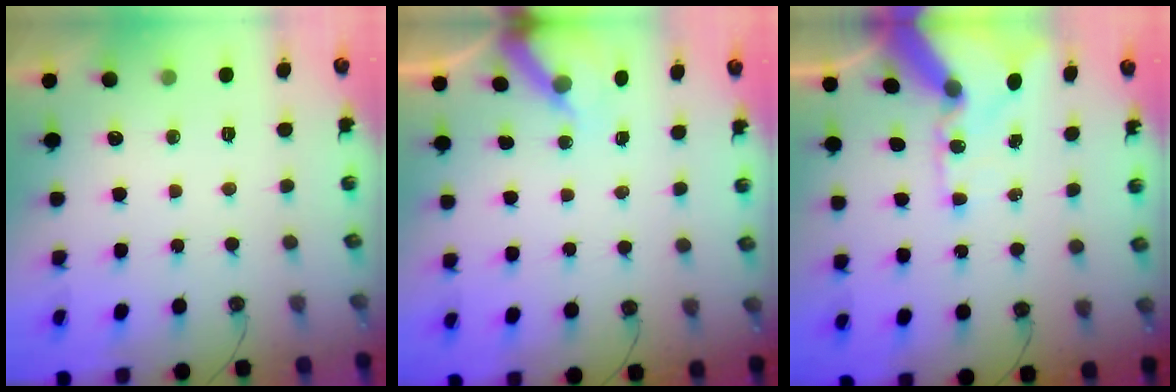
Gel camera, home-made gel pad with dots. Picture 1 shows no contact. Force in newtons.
{"total": 6.2, "press": 6.2, "slide": 0.6}
{"total": 15.0, "press": 14.8, "slide": 2.4}